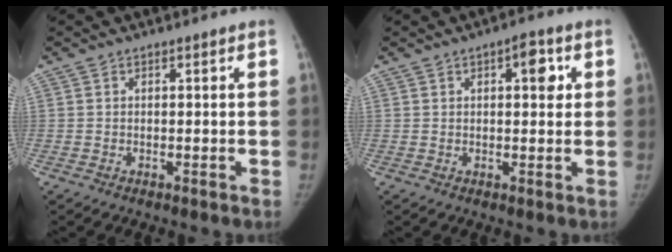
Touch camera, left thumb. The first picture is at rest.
{"total": 4.7, "force": [1.4, 2.2, 3.9], "torque": [-0.036, 0.001, 0.014]}